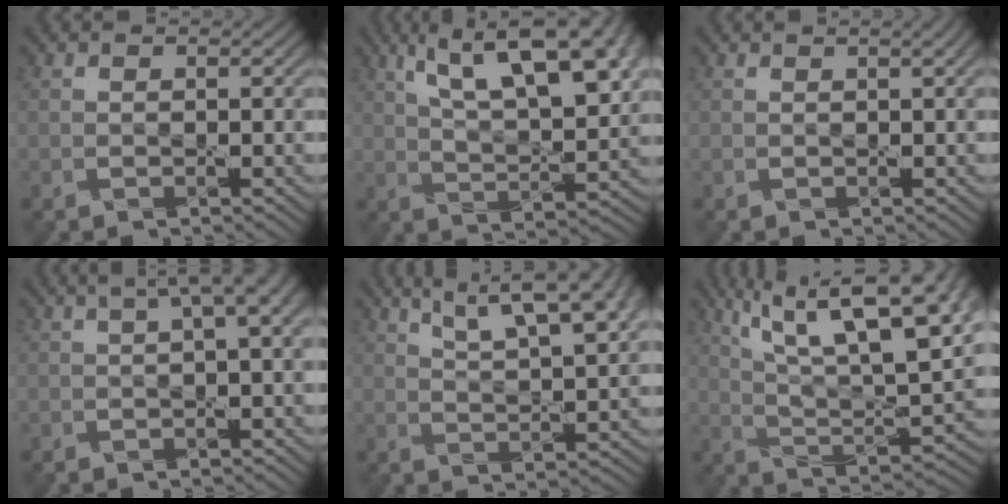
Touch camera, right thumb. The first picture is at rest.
{"total": 16.1, "force": [7.5, 6.4, 12.7], "torque": [-0.216, 0.021, 0.116]}
{"total": 1.4, "force": [0.8, 0.3, 1.2], "torque": [-0.018, 0.004, 0.003]}
{"total": 5.1, "force": [1.7, 1.4, 4.6], "torque": [-0.061, 0.023, 0.029]}
{"total": 11.9, "force": [7.2, 3.5, 8.8], "torque": [-0.144, 0.020, 0.096]}
{"total": 19.6, "force": [9.7, 7.2, 15.5], "torque": [-0.279, 0.032, 0.159]}